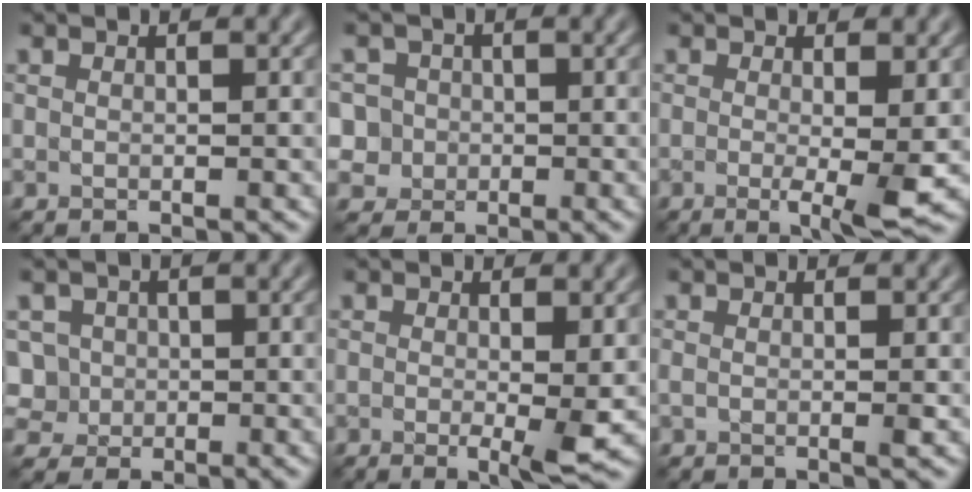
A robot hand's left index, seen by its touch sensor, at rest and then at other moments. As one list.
[{"total": 4.3, "force": [-0.1, 4.2, 0.7], "torque": [-0.006, 0.026, -0.014]}, {"total": 3.7, "force": [-0.5, 0.5, 3.6], "torque": [-0.054, -0.012, -0.005]}, {"total": 2.8, "force": [0.0, 2.8, 0.3], "torque": [-0.003, 0.014, 0.003]}, {"total": 2.7, "force": [-0.3, 0.2, 2.7], "torque": [-0.039, -0.012, -0.002]}, {"total": 0.7, "force": [-0.1, 0.1, 0.6], "torque": [-0.011, -0.002, -0.003]}]